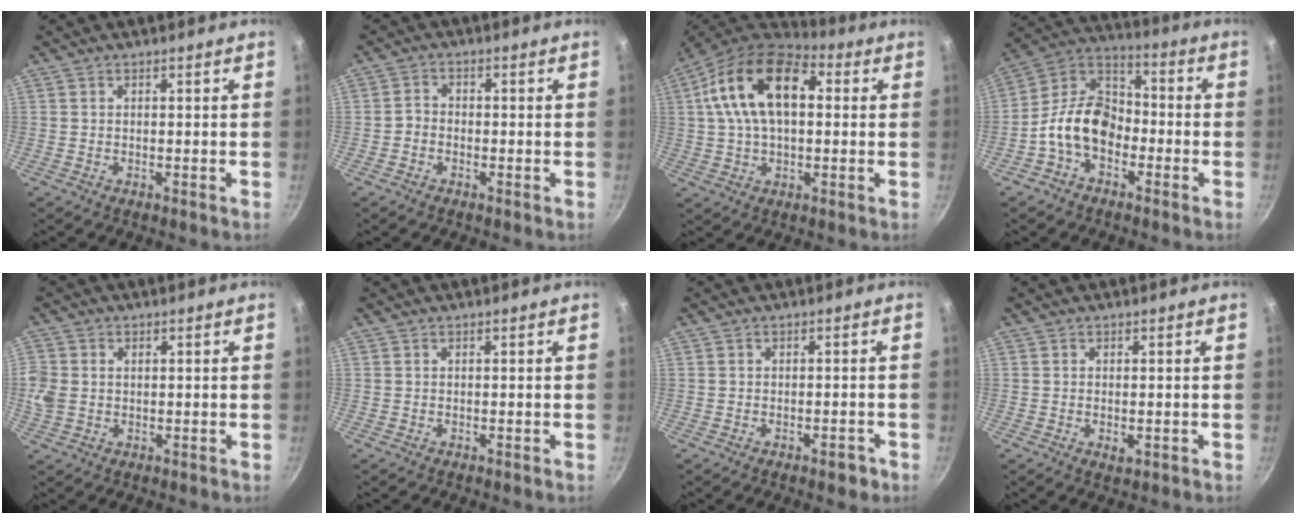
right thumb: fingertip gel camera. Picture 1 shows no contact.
{"total": 2.4, "force": [-1.1, 1.9, 0.9], "torque": [-0.010, 0.019, -0.027]}
{"total": 18.1, "force": [3.5, 10.7, 14.2], "torque": [-0.227, 0.022, 0.041]}
{"total": 12.8, "force": [-4.1, 8.9, 8.2], "torque": [-0.111, 0.049, -0.099]}
{"total": 6.1, "force": [0.5, 4.9, 3.6], "torque": [-0.076, 0.004, 0.008]}
{"total": 0.0}
{"total": 2.5, "force": [-1.4, 1.3, 1.6], "torque": [-0.011, 0.018, -0.012]}
{"total": 1.8, "force": [-0.3, 1.0, 1.5], "torque": [-0.024, -0.004, -0.004]}